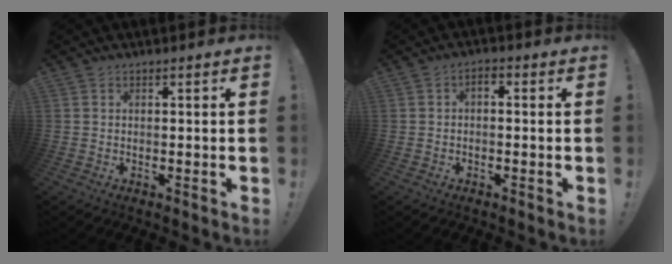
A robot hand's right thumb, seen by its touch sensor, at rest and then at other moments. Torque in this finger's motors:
{"motor_torque": [0.18, 0.11, 0.23, -0.07, 0.01]}